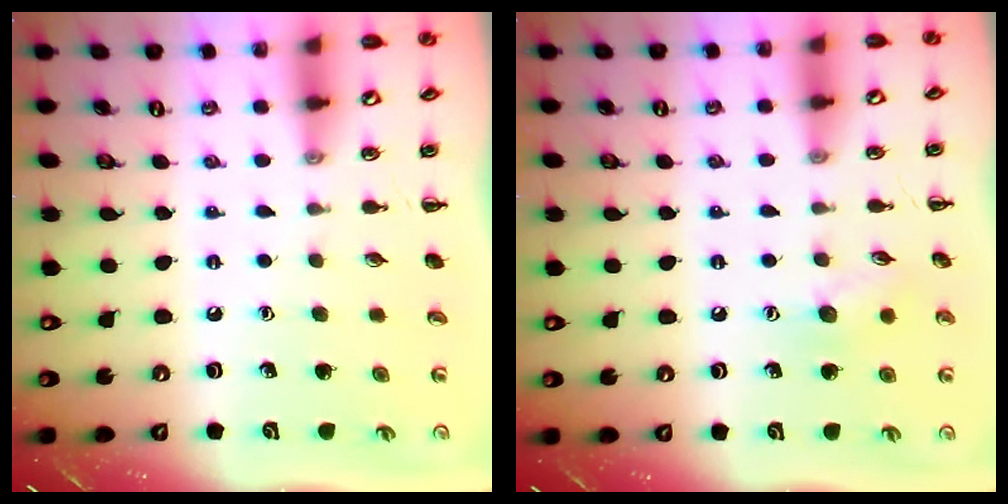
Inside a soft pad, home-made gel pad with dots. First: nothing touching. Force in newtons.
{"total": 7.5, "press": 7.4, "slide": 1.3}